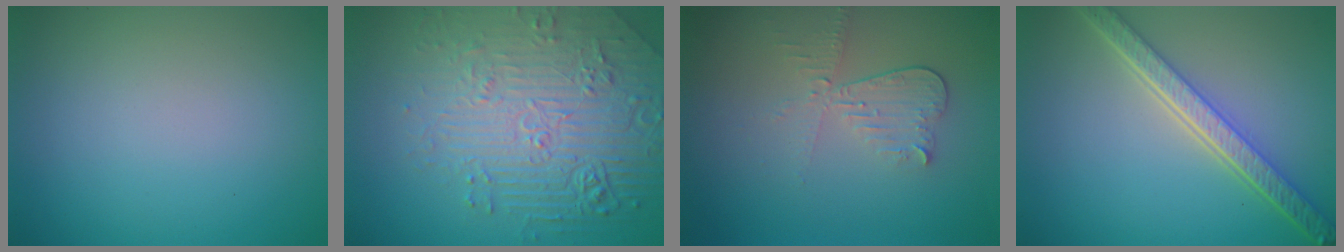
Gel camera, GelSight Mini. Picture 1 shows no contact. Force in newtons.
{"total": 6.6, "press": 5.4, "slide": 3.8}
{"total": 3.1, "press": 2.7, "slide": 1.5}
{"total": 5.7, "press": 4.2, "slide": 3.9}